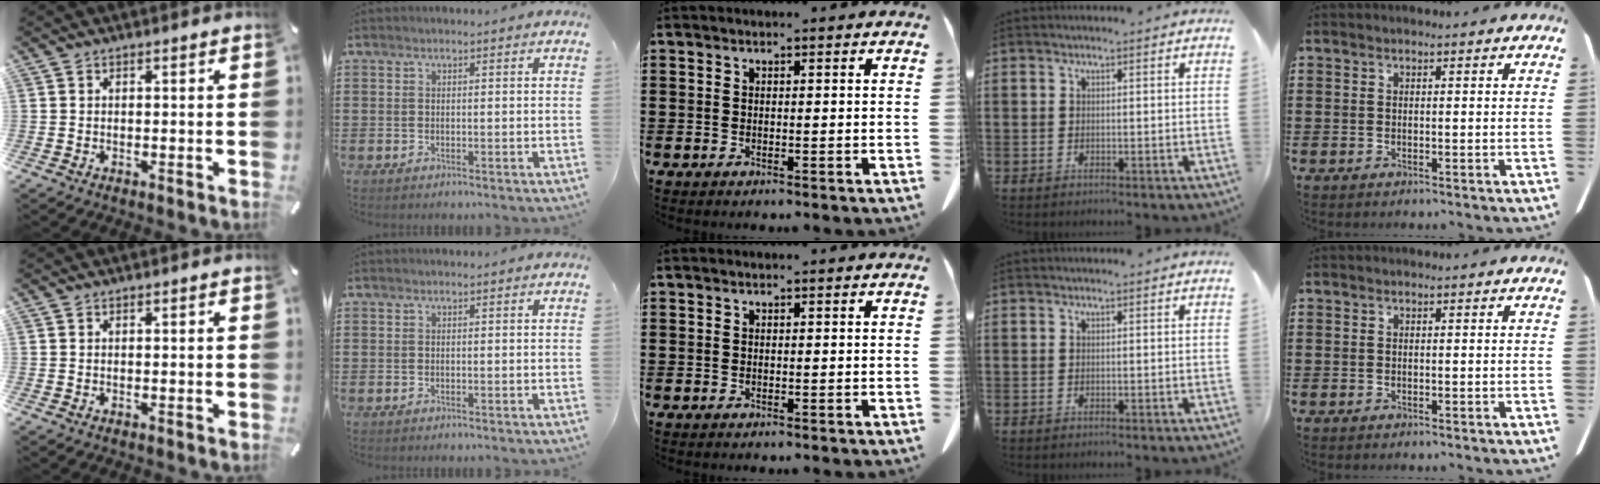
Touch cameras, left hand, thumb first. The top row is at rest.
{}